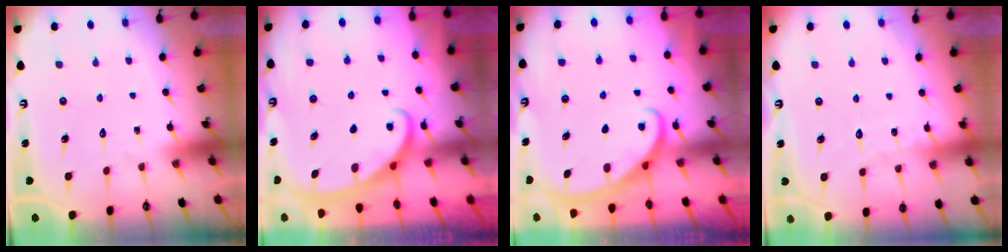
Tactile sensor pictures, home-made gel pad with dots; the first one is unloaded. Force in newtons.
{"total": 2.6, "press": 2.6, "slide": 0.4}
{"total": 3.0, "press": 3.0, "slide": 0.3}
{"total": 4.4, "press": 4.3, "slide": 0.5}